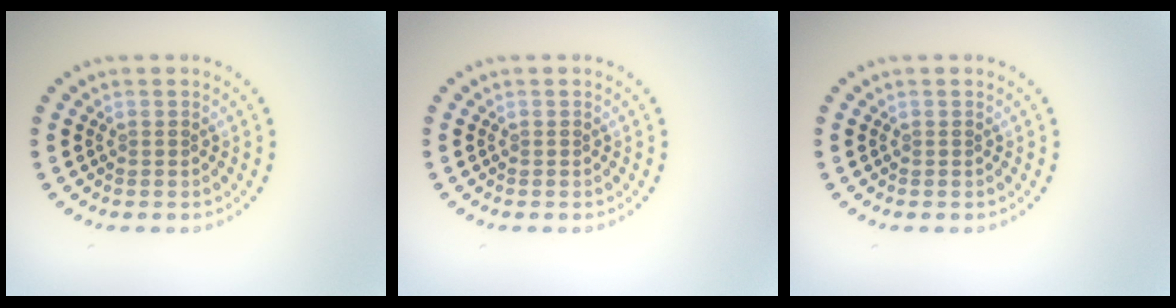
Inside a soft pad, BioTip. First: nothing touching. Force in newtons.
{"total": 0.0}
{"total": 0.0}